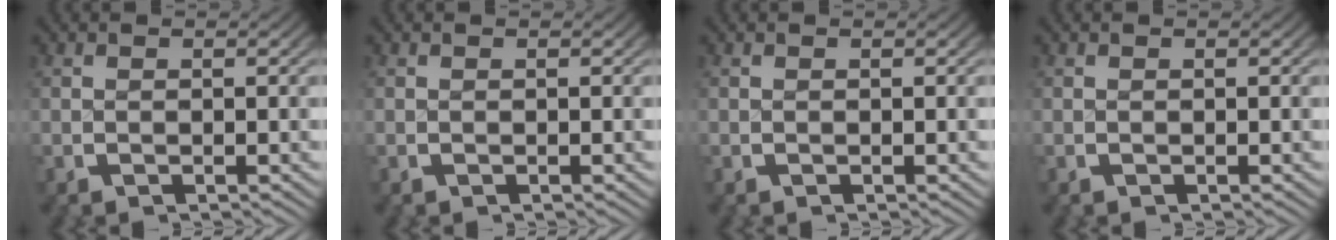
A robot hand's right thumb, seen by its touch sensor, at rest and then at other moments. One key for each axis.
{"total": 0.0}
{"total": 0.0}
{"total": 0.0}